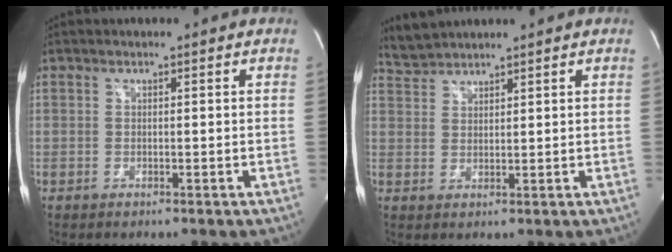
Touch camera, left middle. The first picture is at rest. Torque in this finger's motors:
{"motor_torque": [0.15, -0.10, 0.07, 0.01]}